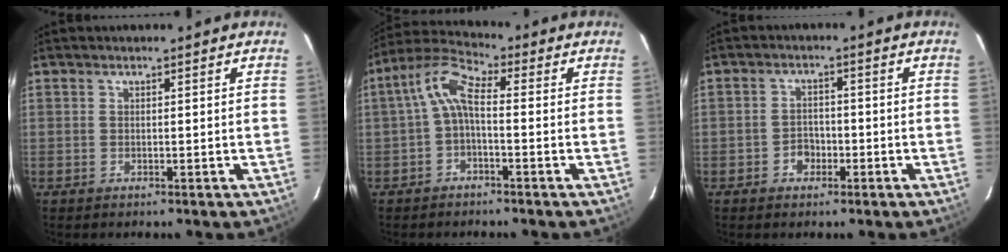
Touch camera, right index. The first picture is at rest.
{"total": 6.2, "force": [-0.7, 2.4, 5.7], "torque": [-0.130, 0.023, -0.020]}
{"total": 3.3, "force": [-1.6, 2.7, 1.2], "torque": [-0.026, 0.009, -0.022]}